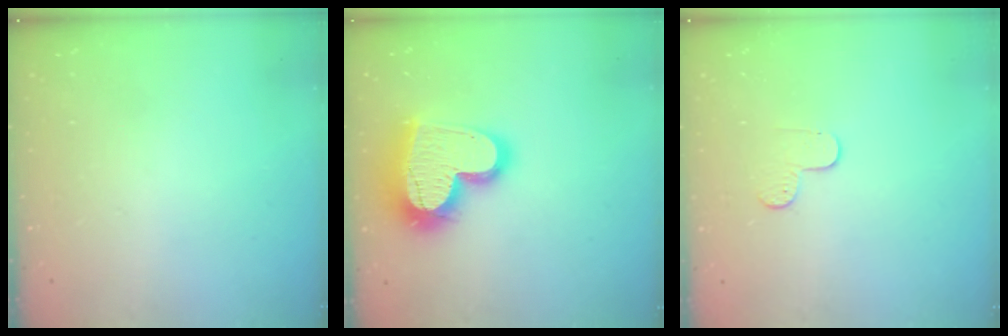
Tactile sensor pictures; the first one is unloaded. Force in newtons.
{"total": 21.2, "press": 21.1, "slide": 1.9}
{"total": 5.9, "press": 5.9, "slide": 0.5}